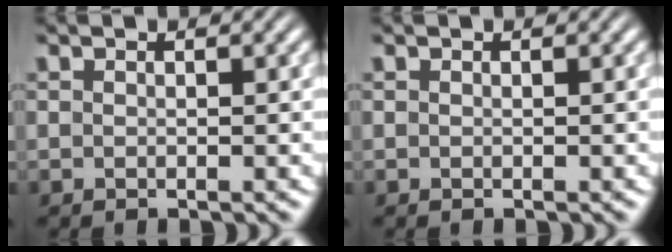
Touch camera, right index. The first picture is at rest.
{"total": 0.0}